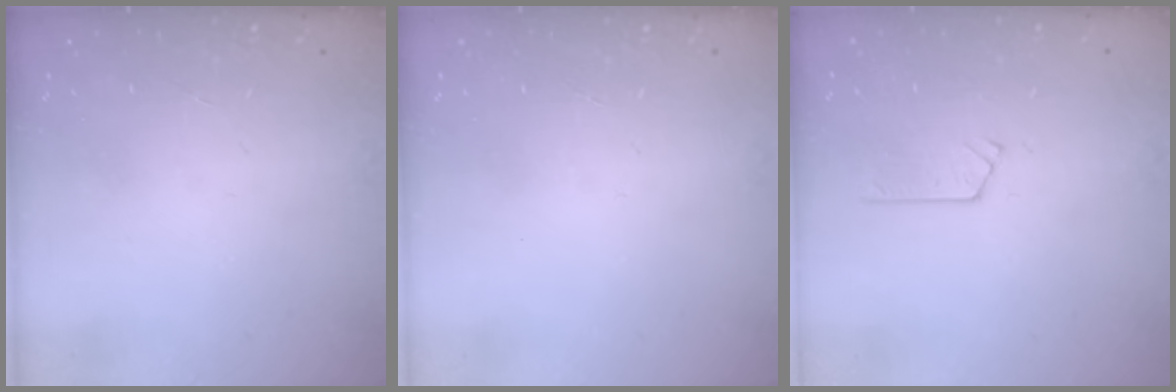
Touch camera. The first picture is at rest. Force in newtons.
{"total": 0.0}
{"total": 2.8, "press": 2.8, "slide": 0.3}